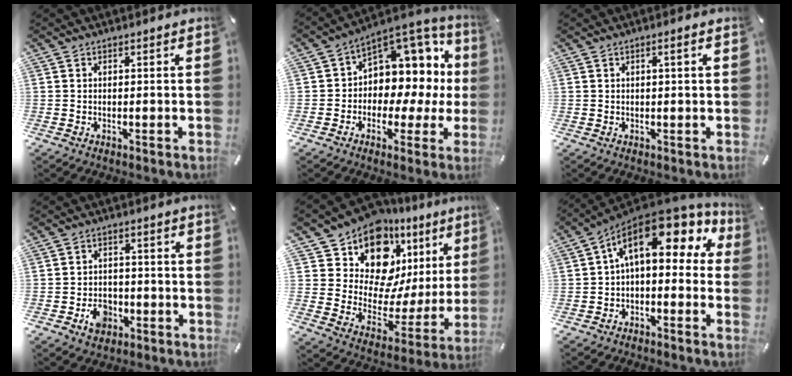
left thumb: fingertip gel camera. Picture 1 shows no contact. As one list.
[{"total": 9.8, "force": [2.9, 8.0, 4.8], "torque": [-0.055, -0.049, 0.055]}, {"total": 1.7, "force": [0.4, 0.1, 1.6], "torque": [-0.029, 0.001, 0.006]}, {"total": 6.5, "force": [-2.5, 5.1, 3.0], "torque": [-0.052, 0.011, -0.044]}, {"total": 15.8, "force": [11.6, 8.8, 6.0], "torque": [-0.094, -0.113, 0.200]}, {"total": 13.1, "force": [5.3, 7.2, 9.5], "torque": [-0.150, -0.041, 0.089]}]